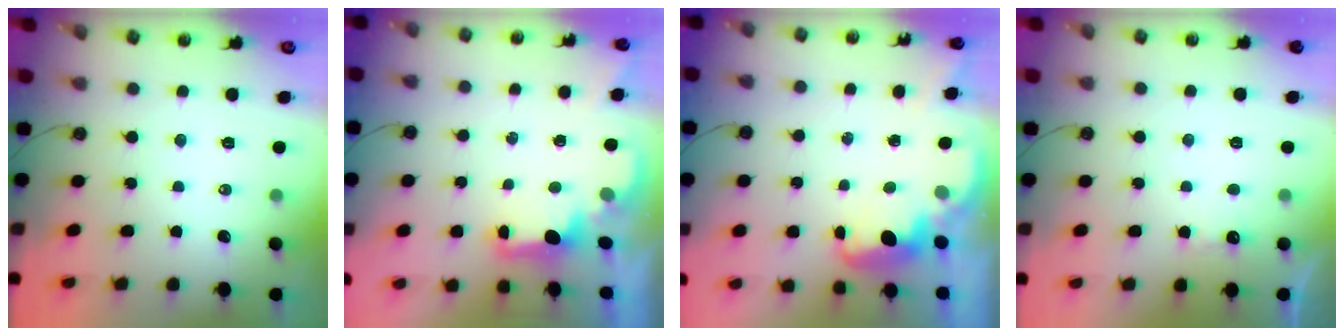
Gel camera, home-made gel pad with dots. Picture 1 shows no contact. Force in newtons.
{"total": 2.4, "press": 2.3, "slide": 0.8}
{"total": 2.6, "press": 2.6, "slide": 0.4}
{"total": 4.7, "press": 4.6, "slide": 1.0}